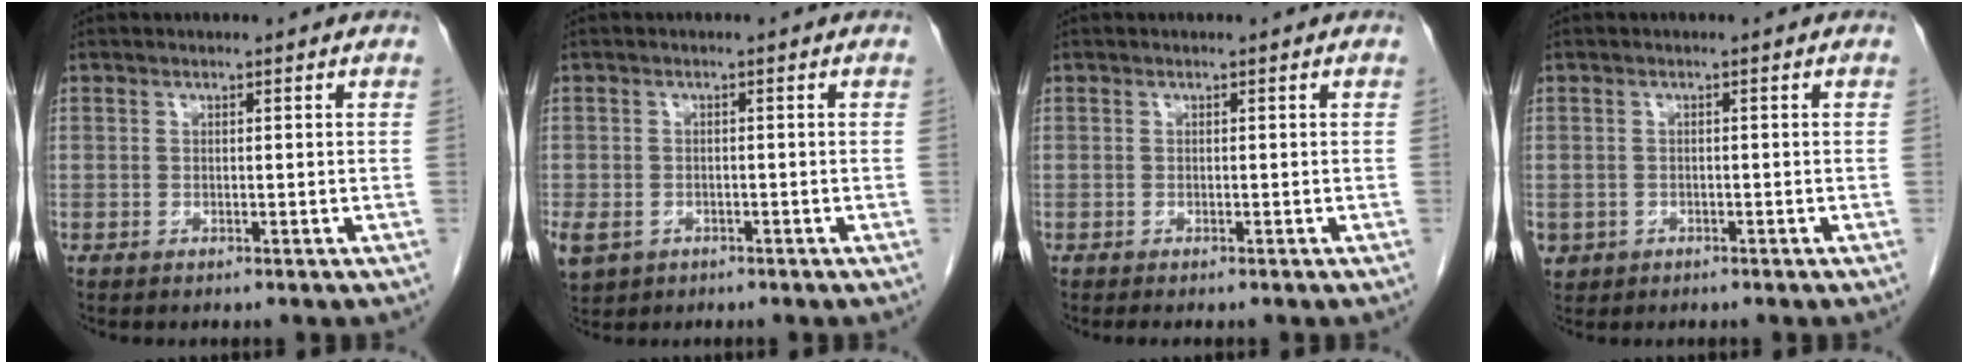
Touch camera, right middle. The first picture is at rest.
{"total": 8.1, "force": [-3.8, 6.4, 3.3], "torque": [-0.101, -0.007, -0.053]}
{"total": 1.3, "force": [-1.1, 0.2, 0.6], "torque": [-0.013, -0.007, -0.013]}
{"total": 2.5, "force": [-1.1, 2.2, 0.3], "torque": [-0.005, 0.004, -0.015]}